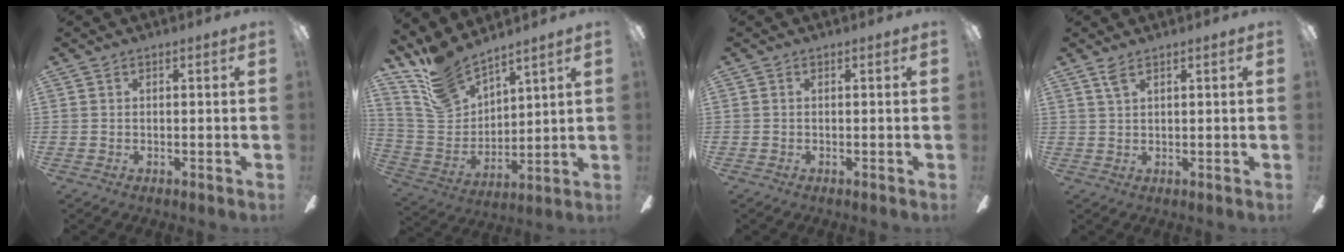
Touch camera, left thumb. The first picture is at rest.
{"total": 13.1, "force": [11.5, 4.9, 3.9], "torque": [-0.113, -0.082, 0.220]}
{"total": 0.0}
{"total": 2.4, "force": [1.8, 0.6, 1.4], "torque": [-0.033, 0.001, 0.032]}